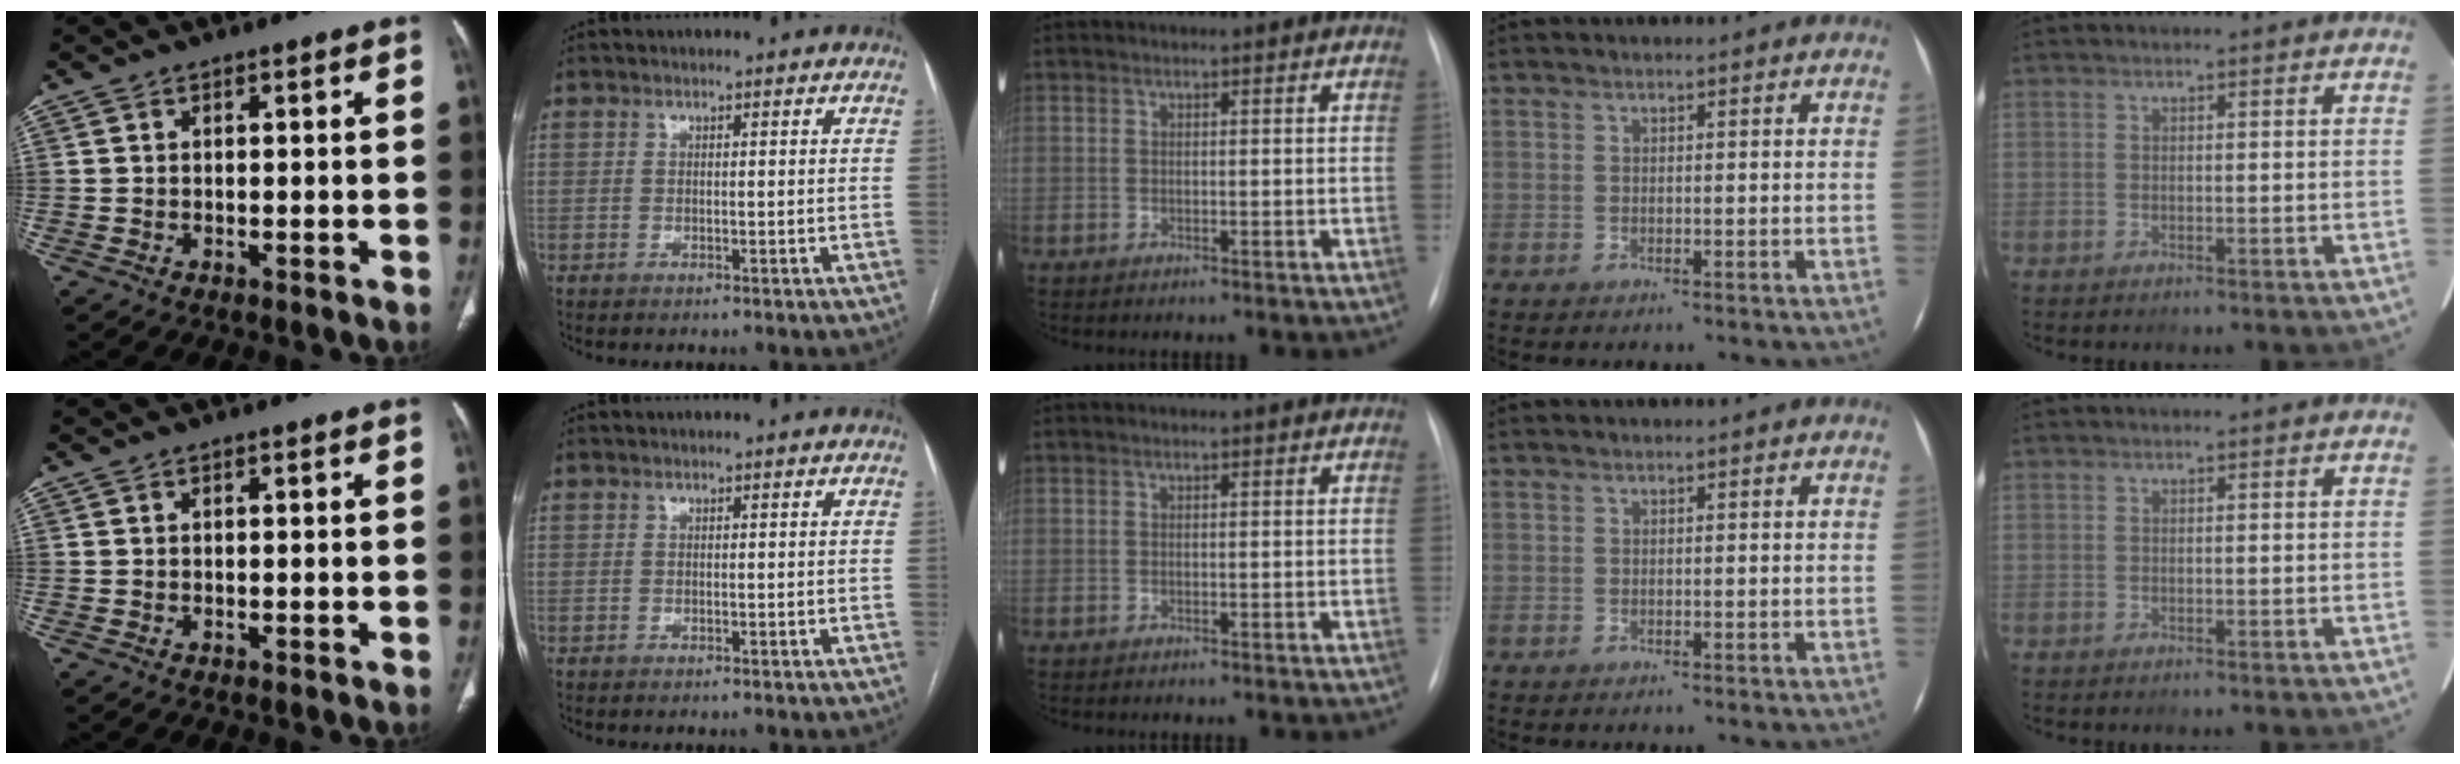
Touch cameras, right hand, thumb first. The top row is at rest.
{}